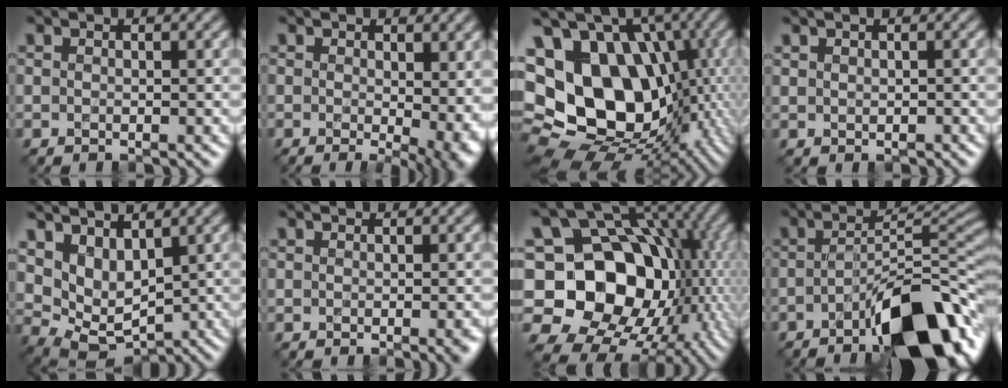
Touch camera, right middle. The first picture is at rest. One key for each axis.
{"total": 7.3, "fx": -0.6, "fy": 3.1, "fz": 6.6, "tx": -0.062, "ty": -0.010, "tz": 0.001}
{"total": 19.3, "fx": 0.6, "fy": 15.1, "fz": 12.0, "tx": -0.210, "ty": 0.003, "tz": 0.044}
{"total": 0.0}
{"total": 5.2, "fx": 2.6, "fy": 3.6, "fz": 2.9, "tx": -0.057, "ty": -0.004, "tz": 0.069}
{"total": 2.4, "fx": -0.7, "fy": 0.8, "fz": 2.1, "tx": -0.009, "ty": 0.000, "tz": -0.004}
{"total": 17.9, "fx": -0.6, "fy": 14.2, "fz": 10.9, "tx": -0.175, "ty": 0.001, "tz": 0.006}
{"total": 11.0, "fx": -5.9, "fy": 3.1, "fz": 8.7, "tx": -0.128, "ty": 0.008, "tz": -0.096}